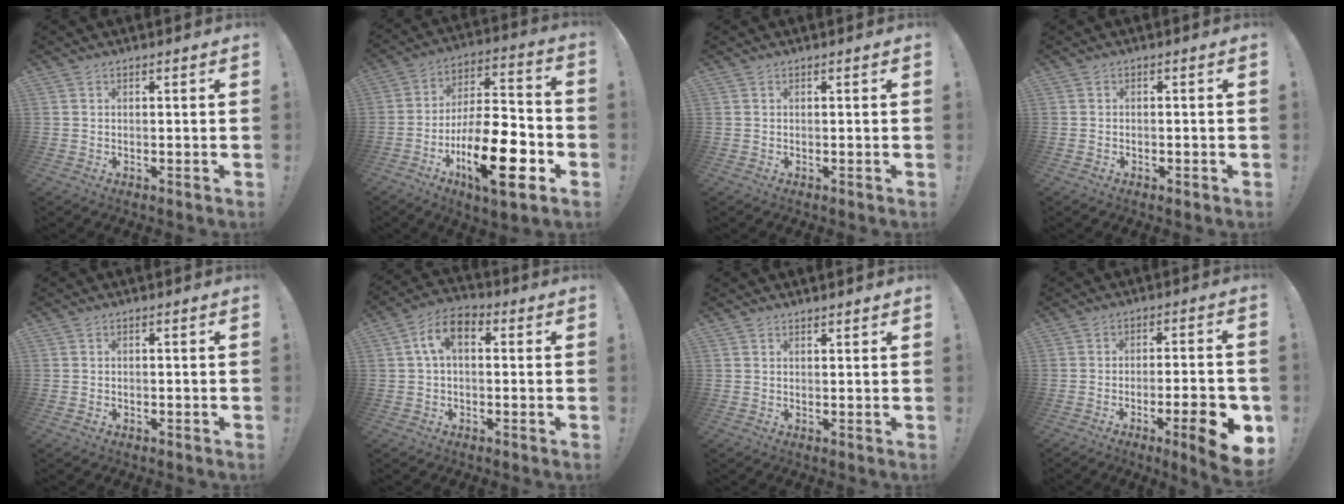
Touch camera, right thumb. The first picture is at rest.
{"total": 23.8, "force": [-9.4, 8.7, 20.0], "torque": [-0.343, 0.051, -0.147]}
{"total": 0.0}
{"total": 1.0, "force": [-0.9, 0.4, 0.4], "torque": [-0.010, 0.003, -0.014]}
{"total": 0.7, "force": [-0.6, 0.4, 0.2], "torque": [-0.007, 0.004, -0.010]}
{"total": 7.8, "force": [1.4, 4.7, 6.0], "torque": [-0.111, 0.010, 0.030]}
{"total": 1.2, "force": [1.1, 0.3, 0.3], "torque": [0.005, -0.007, 0.019]}
{"total": 12.6, "force": [-5.1, 2.0, 11.4], "torque": [-0.149, 0.013, -0.070]}